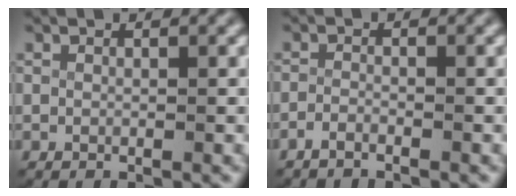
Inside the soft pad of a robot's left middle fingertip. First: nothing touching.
{"total": 1.7, "force": [-1.6, 0.3, 0.3], "torque": [-0.019, -0.010, -0.030]}